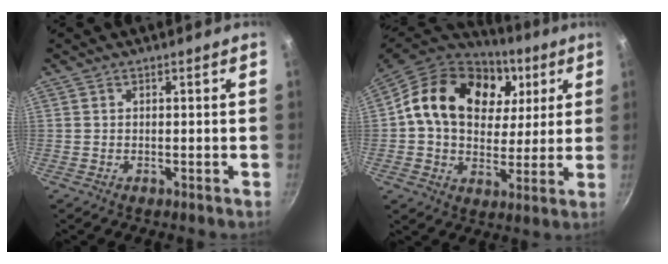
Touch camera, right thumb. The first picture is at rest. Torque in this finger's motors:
{"motor_torque": [-0.23, 2.20, 0.36, -0.16, 0.22]}